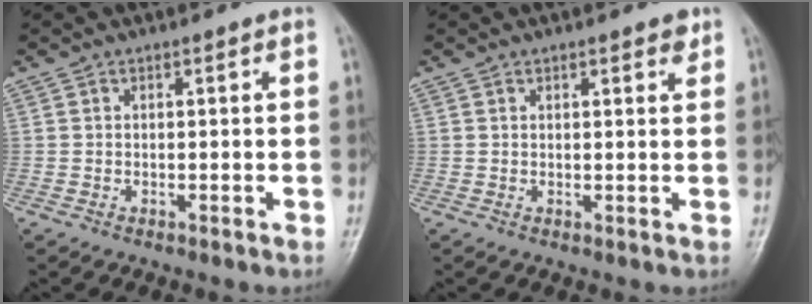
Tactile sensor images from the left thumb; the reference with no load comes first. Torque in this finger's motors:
{"motor_torque": [-0.07, 0.00, 0.02, 0.11, 0.06]}